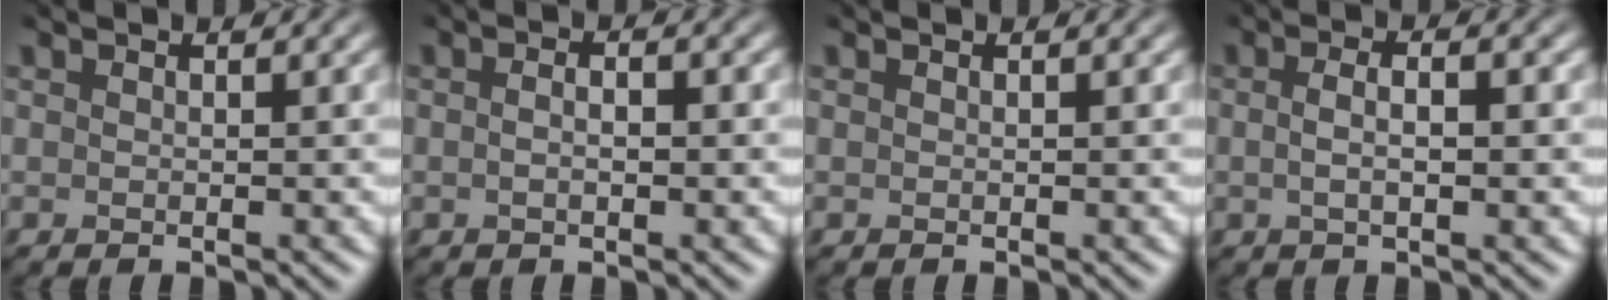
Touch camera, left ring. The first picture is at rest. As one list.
[{"total": 1.6, "force": [-0.9, 0.4, 1.2], "torque": [-0.018, -0.008, -0.008]}, {"total": 0.0}, {"total": 2.4, "force": [-1.1, 0.5, 2.1], "torque": [-0.037, -0.005, -0.012]}]